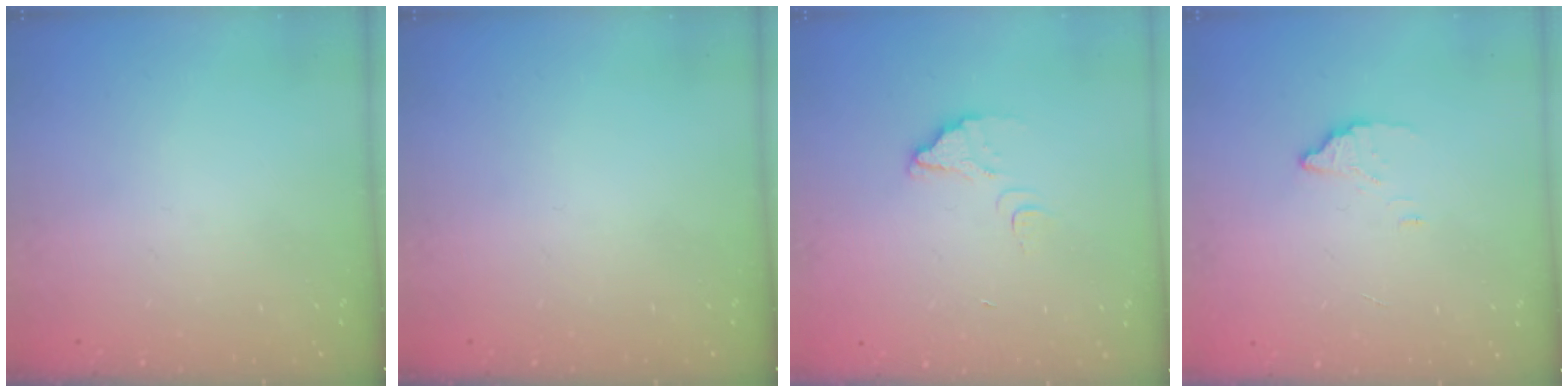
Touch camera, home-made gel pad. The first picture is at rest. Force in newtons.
{"total": 0.0}
{"total": 3.5, "press": 3.5, "slide": 0.2}
{"total": 1.9, "press": 1.9, "slide": 0.0}